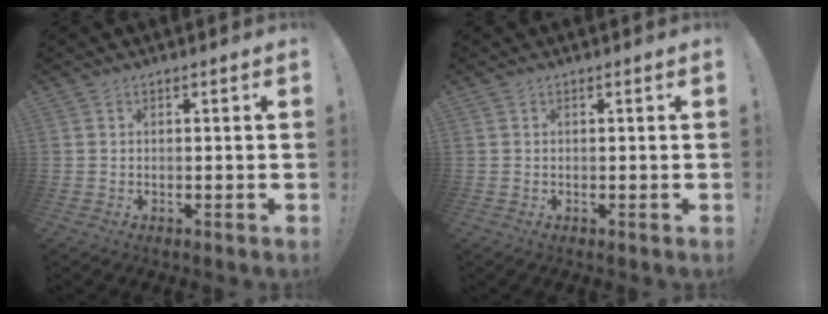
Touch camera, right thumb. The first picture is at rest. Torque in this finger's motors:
{"motor_torque": [0.00, 0.00, 0.00, 0.00, 0.00]}